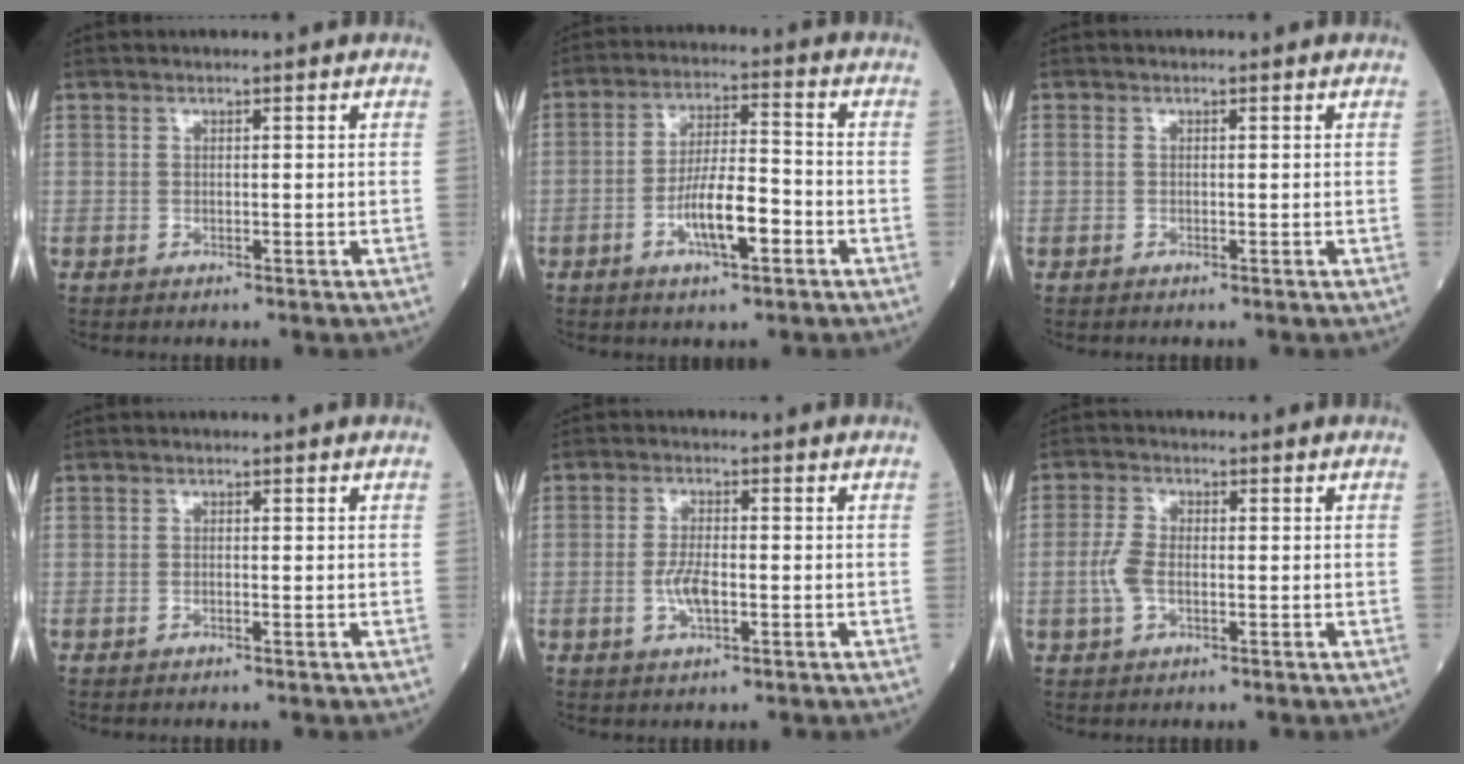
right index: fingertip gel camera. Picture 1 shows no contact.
{"total": 8.5, "force": [-3.3, 1.9, 7.6], "torque": [-0.140, 0.008, -0.058]}
{"total": 0.0}
{"total": 0.0}
{"total": 4.0, "force": [-1.1, 1.2, 3.6], "torque": [-0.076, 0.000, -0.021]}
{"total": 3.8, "force": [-0.9, 1.9, 3.2], "torque": [-0.085, 0.007, -0.022]}